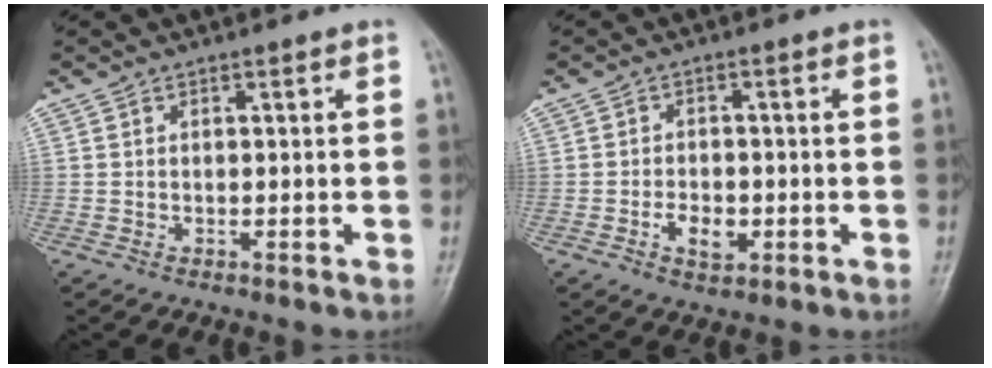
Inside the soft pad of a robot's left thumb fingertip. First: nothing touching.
{"total": 4.4, "force": [-1.4, 2.8, 3.1], "torque": [-0.045, 0.003, -0.023]}